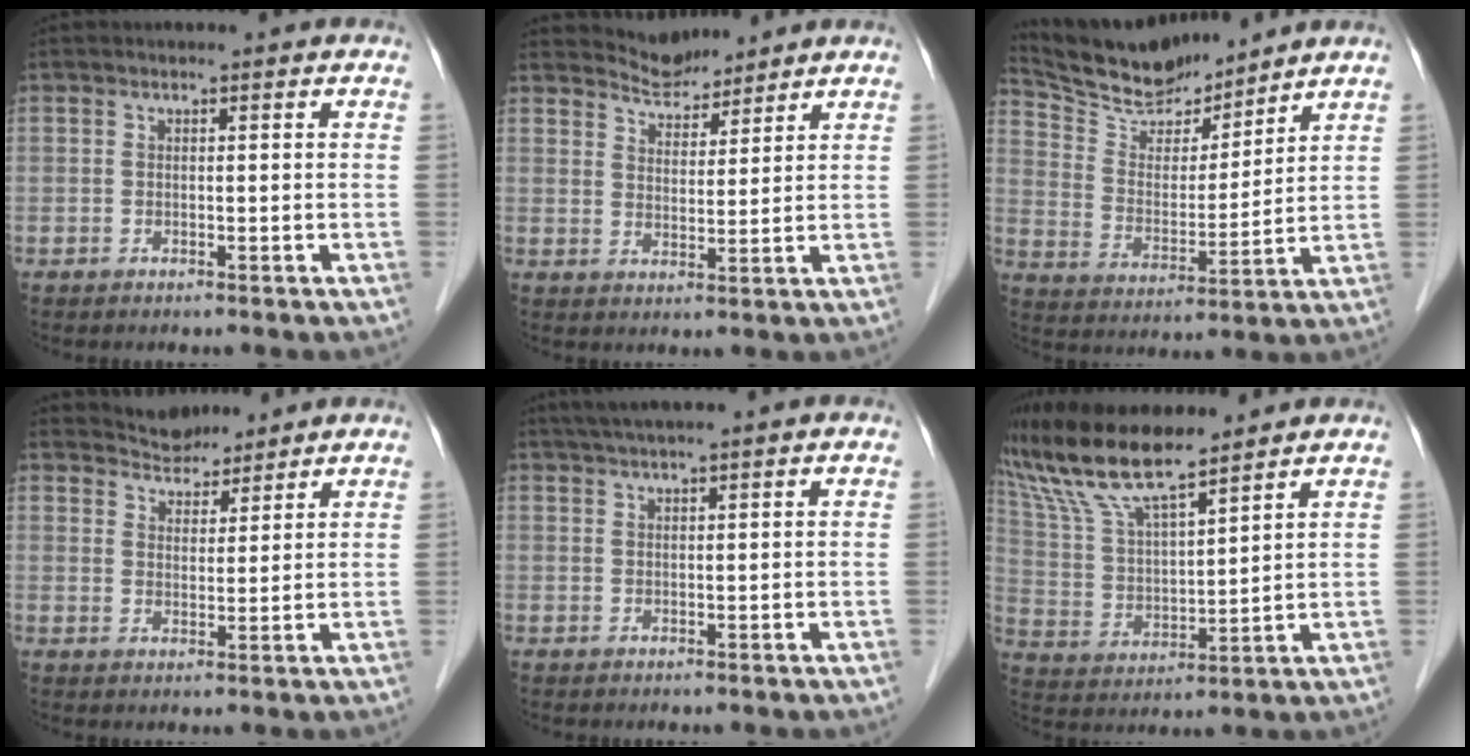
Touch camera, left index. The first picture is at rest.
{"total": 5.1, "force": [5.0, 1.0, 0.0], "torque": [-0.003, 0.011, 0.091]}
{"total": 11.7, "force": [11.1, 2.0, 3.1], "torque": [-0.066, 0.007, 0.211]}
{"total": 4.6, "force": [4.4, 1.2, 0.0], "torque": [-0.002, 0.014, 0.076]}
{"total": 4.0, "force": [3.1, -0.6, 2.5], "torque": [-0.044, 0.023, 0.057]}
{"total": 14.0, "force": [11.8, 1.8, 7.3], "torque": [-0.157, 0.014, 0.230]}